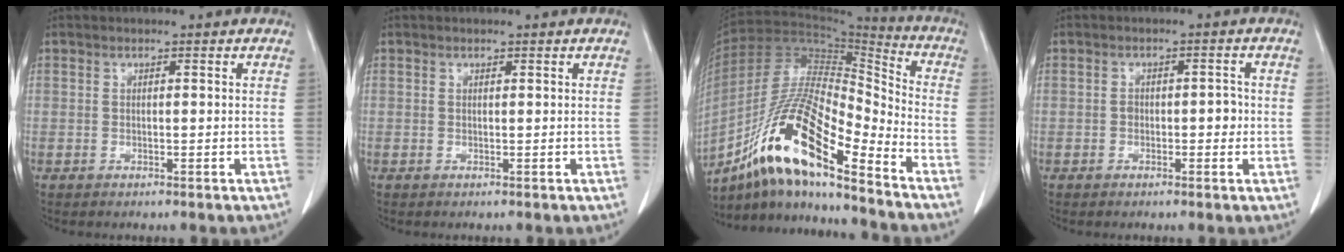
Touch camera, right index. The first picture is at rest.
{"total": 0.0}
{"total": 18.2, "force": [-11.8, 2.7, 13.6], "torque": [-0.259, -0.002, -0.211]}
{"total": 2.5, "force": [-0.3, 1.5, 2.0], "torque": [-0.021, 0.008, -0.003]}